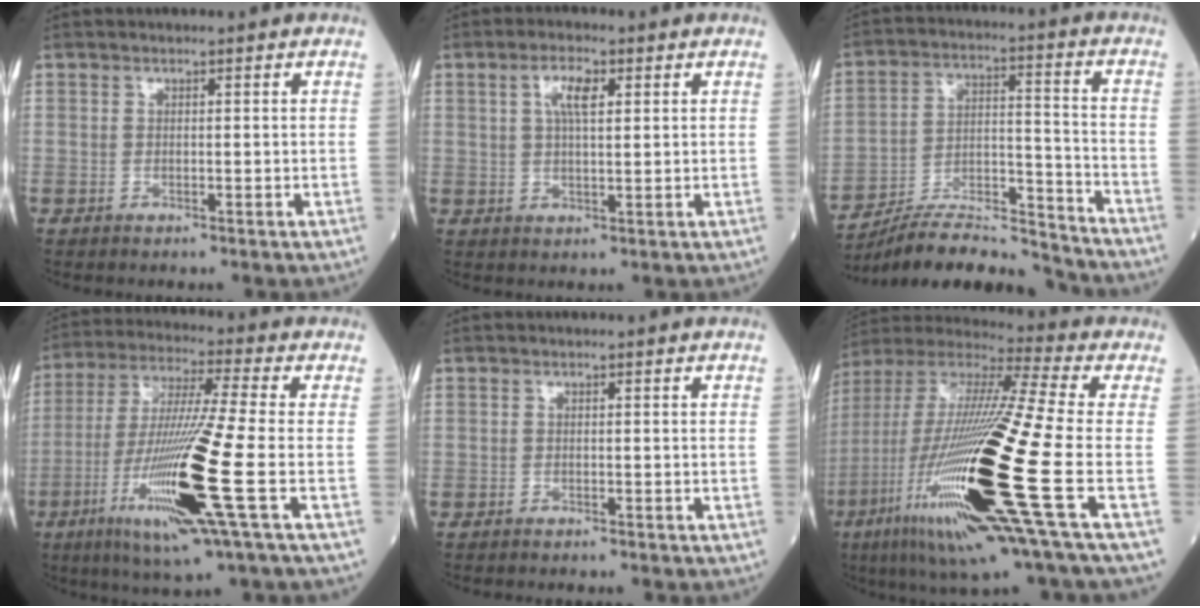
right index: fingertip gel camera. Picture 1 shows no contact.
{"total": 4.4, "force": [1.6, 1.2, 3.9], "torque": [-0.077, 0.007, 0.030]}
{"total": 15.3, "force": [-14.8, 0.7, 3.4], "torque": [-0.058, 0.031, -0.250]}
{"total": 17.2, "force": [-5.5, -1.0, 16.3], "torque": [-0.338, -0.029, -0.111]}
{"total": 1.2, "force": [-1.1, 0.1, 0.4], "torque": [-0.007, -0.001, -0.015]}
{"total": 28.7, "force": [-8.5, 1.4, 27.4], "torque": [-0.549, -0.054, -0.166]}